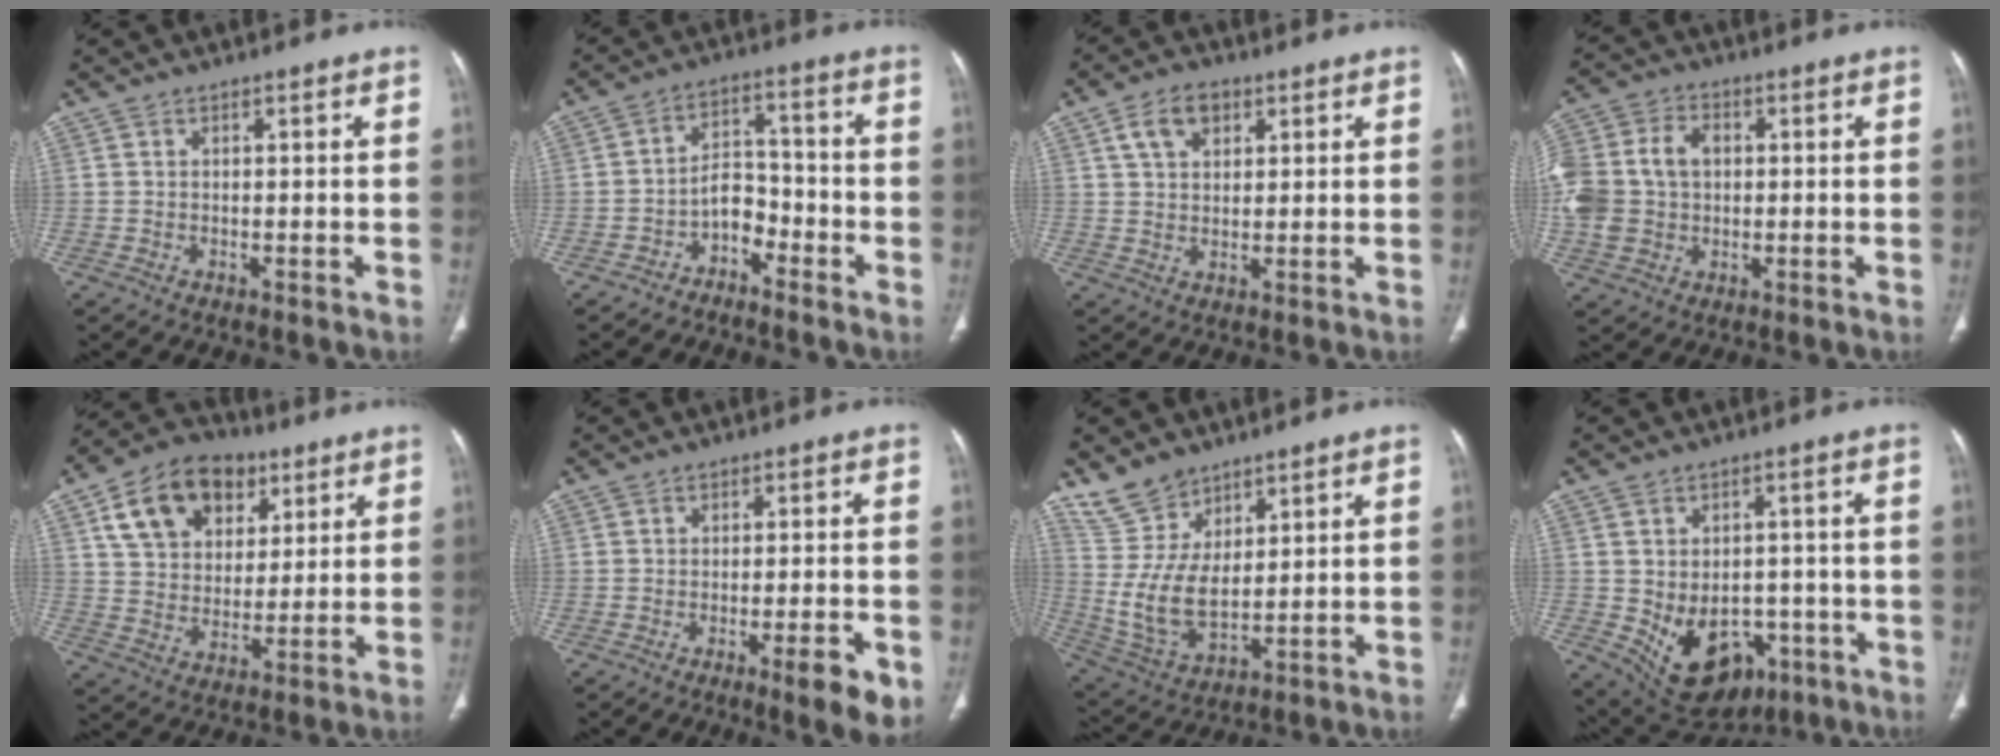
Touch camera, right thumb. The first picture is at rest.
{"total": 5.8, "force": [-3.8, 3.9, 2.2], "torque": [-0.015, 0.054, -0.070]}
{"total": 6.7, "force": [3.1, 4.4, 3.9], "torque": [-0.053, -0.002, 0.054]}
{"total": 16.6, "force": [1.2, 12.9, 10.4], "torque": [-0.246, 0.024, 0.027]}
{"total": 16.9, "force": [7.6, 11.9, 9.2], "torque": [-0.130, -0.005, 0.130]}
{"total": 4.2, "force": [-1.7, 0.5, 3.8], "torque": [-0.054, -0.004, -0.024]}
{"total": 10.6, "force": [7.1, 6.1, 4.9], "torque": [-0.081, -0.045, 0.159]}
{"total": 13.9, "force": [-4.4, 9.9, 8.8], "torque": [-0.110, 0.016, -0.039]}